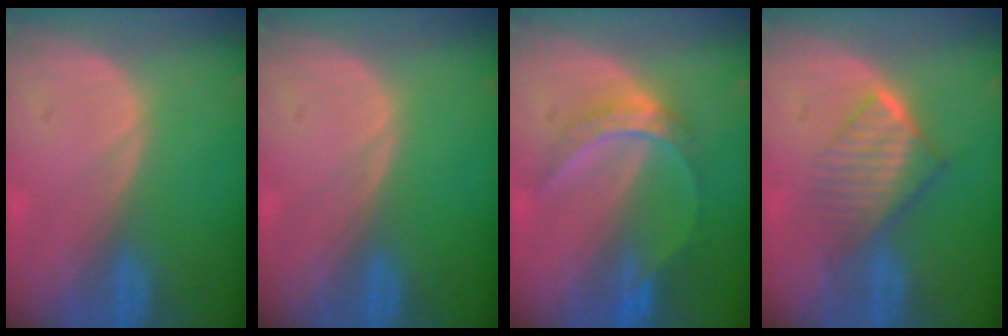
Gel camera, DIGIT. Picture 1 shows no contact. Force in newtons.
{"total": 0.0}
{"total": 6.3, "press": 5.5, "slide": 3.2}
{"total": 6.7, "press": 6.1, "slide": 2.9}